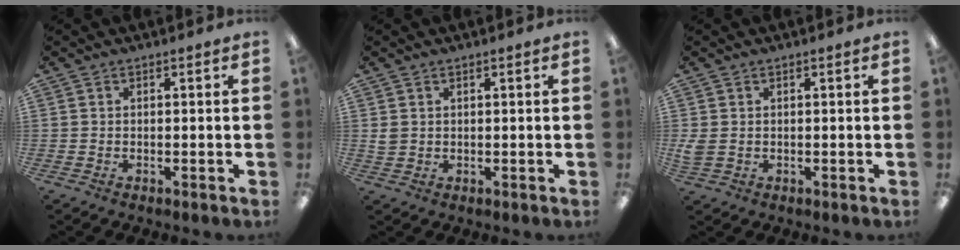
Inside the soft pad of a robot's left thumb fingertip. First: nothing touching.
{"total": 1.6, "force": [0.8, 1.2, 0.6], "torque": [-0.015, 0.002, 0.015]}
{"total": 2.2, "force": [0.2, 1.7, 1.4], "torque": [-0.027, 0.004, 0.004]}